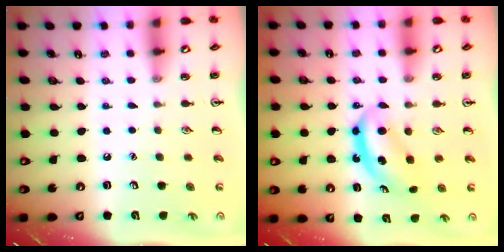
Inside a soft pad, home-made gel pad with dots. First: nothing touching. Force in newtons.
{"total": 5.9, "press": 5.8, "slide": 0.8}